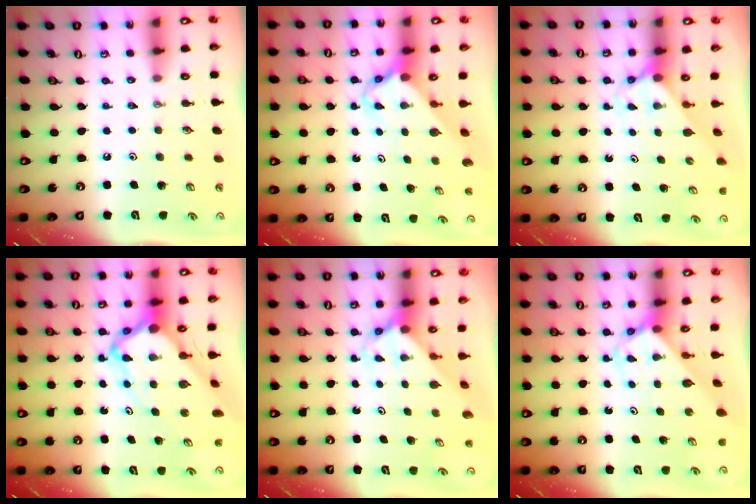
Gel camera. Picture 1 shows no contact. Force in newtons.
{"total": 2.6, "press": 2.6, "slide": 0.2}
{"total": 2.1, "press": 2.1, "slide": 0.2}
{"total": 8.2, "press": 8.2, "slide": 0.4}
{"total": 3.3, "press": 3.3, "slide": 0.3}
{"total": 2.7, "press": 2.7, "slide": 0.2}